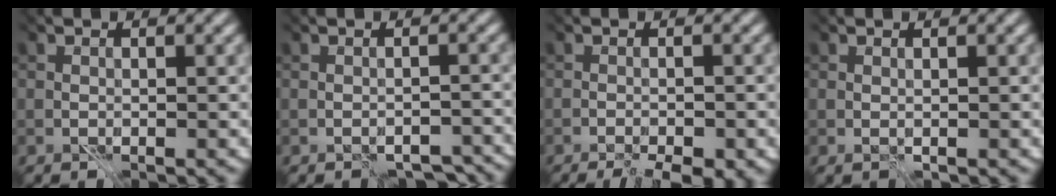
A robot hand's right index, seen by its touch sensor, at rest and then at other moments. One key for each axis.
{"total": 2.4, "fx": -2.2, "fy": 1.0, "fz": -0.1, "tx": 0.027, "ty": 0.004, "tz": -0.014}
{"total": 4.1, "fx": -3.1, "fy": 1.1, "fz": 2.5, "tx": -0.027, "ty": 0.003, "tz": -0.029}
{"total": 0.5, "fx": 0.4, "fy": -0.2, "fz": 0.0, "tx": -0.004, "ty": 0.002, "tz": 0.010}